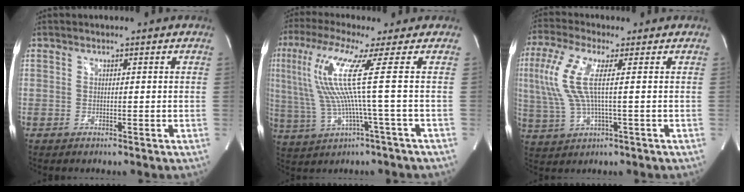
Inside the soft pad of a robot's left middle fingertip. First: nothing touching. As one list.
[{"total": 12.2, "force": [2.2, -2.0, 11.8], "torque": [-0.247, 0.012, 0.046]}, {"total": 10.2, "force": [1.7, 2.3, 9.8], "torque": [-0.240, 0.011, 0.033]}]